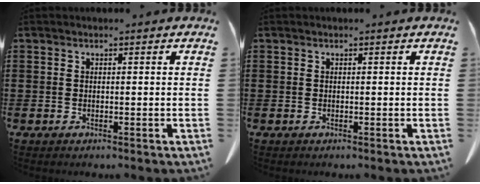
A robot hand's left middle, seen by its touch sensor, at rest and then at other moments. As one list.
[{"total": 0.0}]